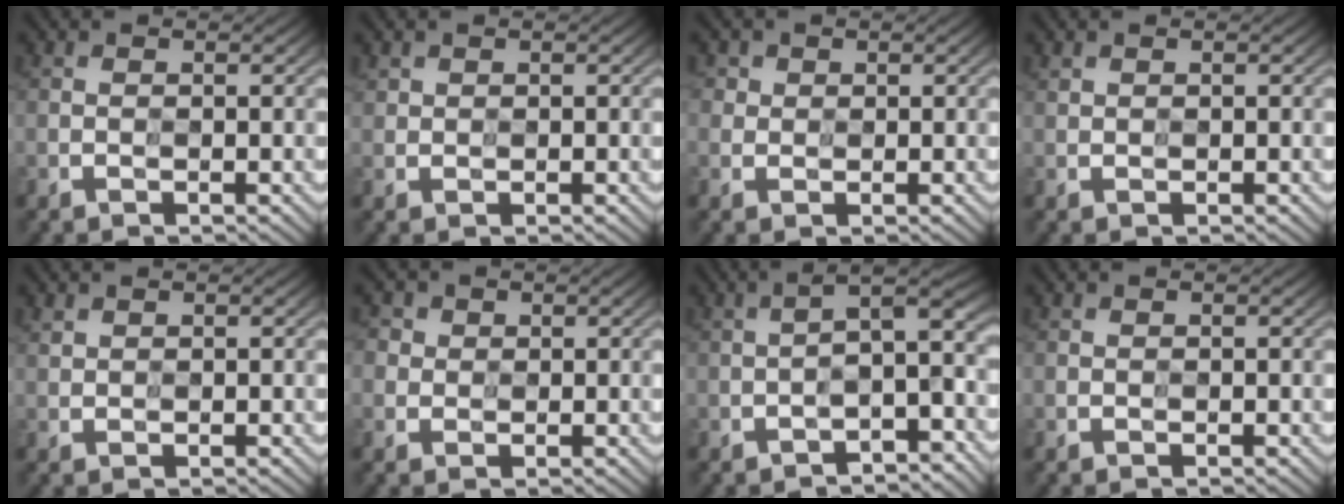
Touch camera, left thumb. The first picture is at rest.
{"total": 1.5, "force": [1.2, 0.9, 0.0], "torque": [-0.008, -0.001, 0.026]}
{"total": 2.5, "force": [1.4, 2.1, 0.0], "torque": [-0.008, 0.000, 0.024]}
{"total": 0.9, "force": [0.8, 0.3, 0.2], "torque": [-0.011, 0.003, 0.019]}
{"total": 1.3, "force": [1.2, 0.6, 0.1], "torque": [-0.008, 0.002, 0.027]}
{"total": 2.9, "force": [1.2, 2.7, 0.4], "torque": [-0.025, 0.000, 0.019]}
{"total": 8.1, "force": [-3.0, 2.2, 7.2], "torque": [-0.116, 0.013, -0.046]}
{"total": 0.0}